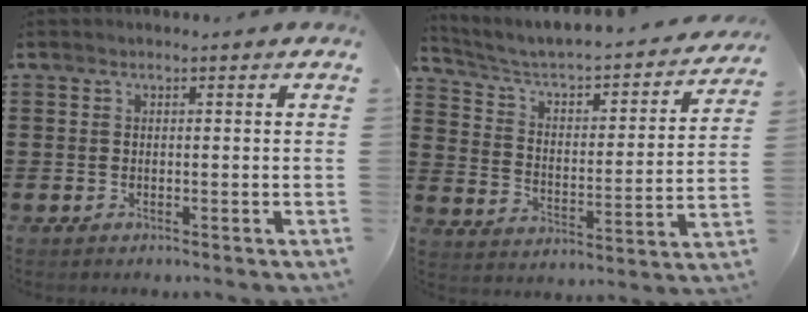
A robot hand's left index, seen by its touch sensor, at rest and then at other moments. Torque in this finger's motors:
{"motor_torque": [1.07, -1.07, 0.55, 0.06]}